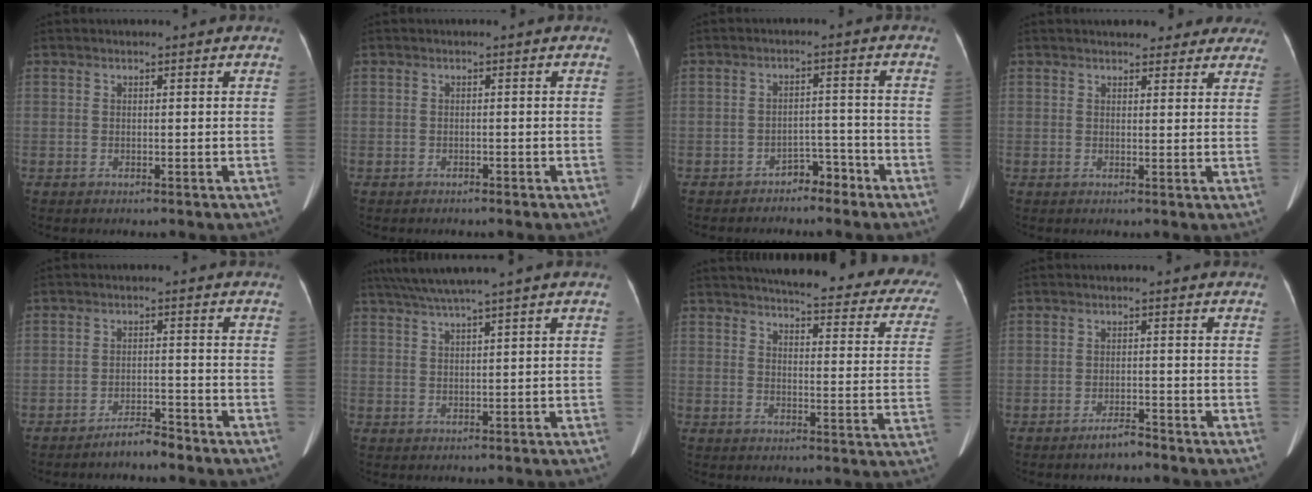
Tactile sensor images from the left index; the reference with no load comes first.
{"total": 0.6, "force": [-0.5, 0.2, 0.1], "torque": [-0.009, -0.001, -0.011]}
{"total": 3.5, "force": [-3.0, 1.5, 1.0], "torque": [-0.013, 0.009, -0.047]}
{"total": 10.6, "force": [9.3, 3.6, 3.8], "torque": [-0.015, 0.013, 0.095]}
{"total": 3.3, "force": [-3.1, 0.3, 1.2], "torque": [-0.023, -0.005, -0.057]}
{"total": 5.3, "force": [4.0, -1.4, 3.2], "torque": [-0.063, 0.017, 0.078]}
{"total": 26.2, "force": [22.6, 5.0, 12.2], "torque": [-0.146, -0.048, 0.241]}
{"total": 2.6, "force": [-2.3, 0.4, 1.2], "torque": [-0.025, -0.003, -0.041]}